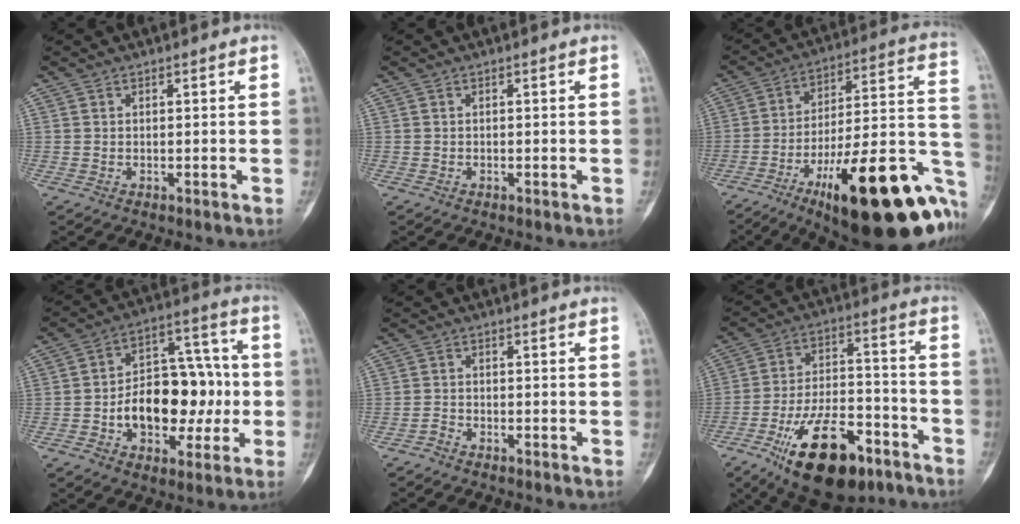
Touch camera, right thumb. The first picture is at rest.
{"total": 0.0}
{"total": 32.4, "force": [-13.5, 9.8, 27.7], "torque": [-0.320, 0.060, -0.195]}
{"total": 18.5, "force": [-2.9, 12.0, 13.8], "torque": [-0.163, 0.049, -0.035]}
{"total": 1.6, "force": [-1.4, 0.7, 0.3], "torque": [-0.010, 0.009, -0.028]}
{"total": 21.2, "force": [-11.9, 9.7, 14.6], "torque": [-0.247, 0.066, -0.192]}